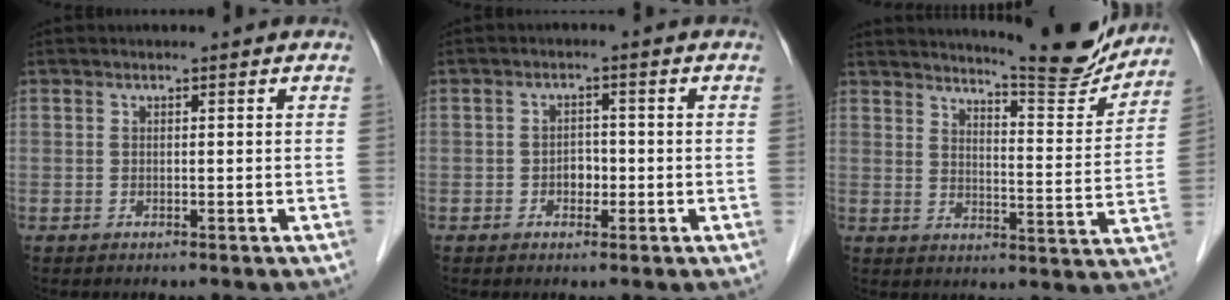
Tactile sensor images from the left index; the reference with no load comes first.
{"total": 2.3, "force": [-0.7, 1.6, 1.4], "torque": [-0.018, 0.007, -0.011]}
{"total": 13.9, "force": [13.3, 0.3, 4.0], "torque": [-0.059, -0.045, 0.170]}